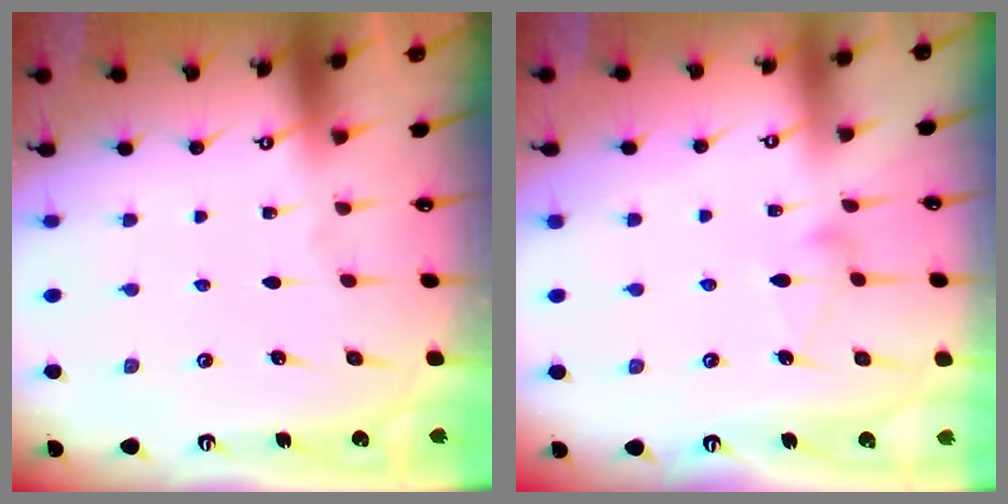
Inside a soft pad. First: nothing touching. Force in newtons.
{"total": 6.9, "press": 6.9, "slide": 0.4}